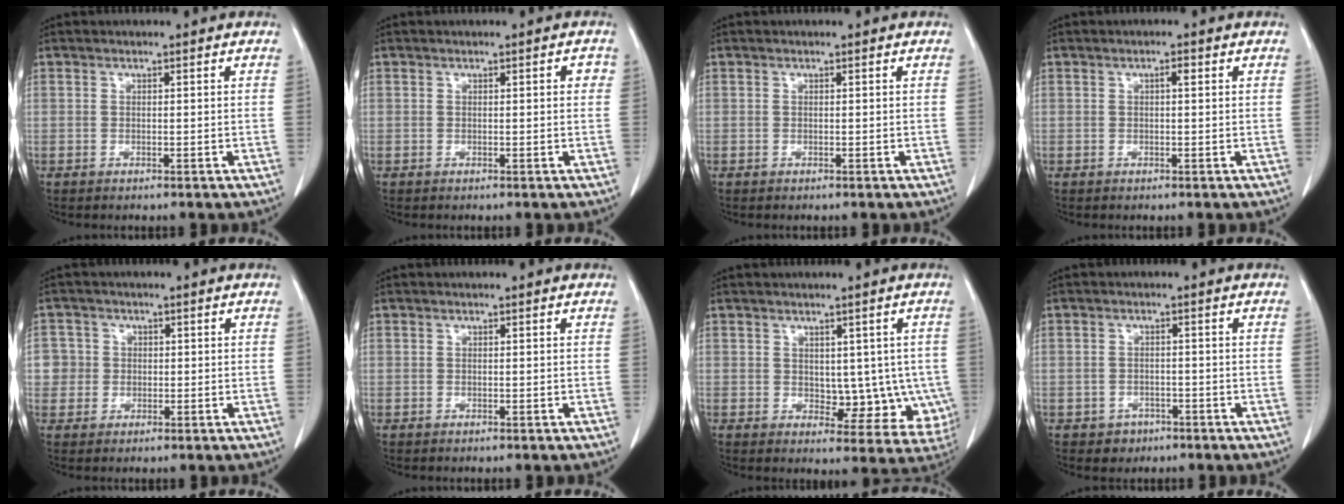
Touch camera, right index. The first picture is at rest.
{"total": 1.2, "force": [0.2, 0.4, 1.1], "torque": [-0.011, 0.003, 0.002]}
{"total": 0.0}
{"total": 1.0, "force": [0.3, 0.2, 1.0], "torque": [-0.017, 0.004, 0.003]}
{"total": 3.7, "force": [0.2, 3.7, 0.0], "torque": [0.015, 0.011, 0.002]}
{"total": 0.0}
{"total": 8.3, "force": [-0.1, 5.2, 6.5], "torque": [-0.058, 0.004, 0.013]}
{"total": 2.4, "force": [-1.3, 2.0, 0.4], "torque": [-0.003, 0.009, -0.012]}